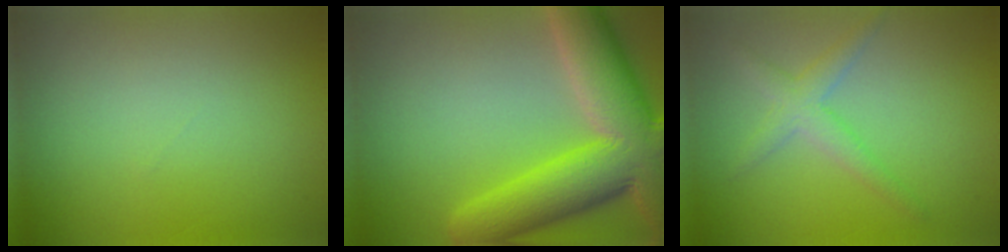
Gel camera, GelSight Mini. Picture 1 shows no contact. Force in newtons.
{"total": 11.6, "press": 11.6, "slide": 0.6}
{"total": 1.9, "press": 1.9, "slide": 0.1}